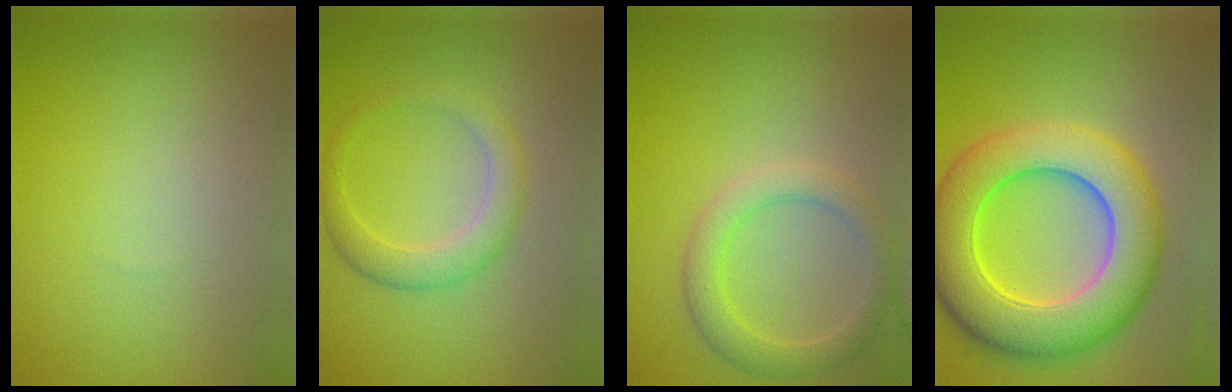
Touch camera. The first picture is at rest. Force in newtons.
{"total": 3.0, "press": 3.0, "slide": 0.2}
{"total": 3.2, "press": 3.2, "slide": 0.2}
{"total": 10.7, "press": 10.7, "slide": 0.5}